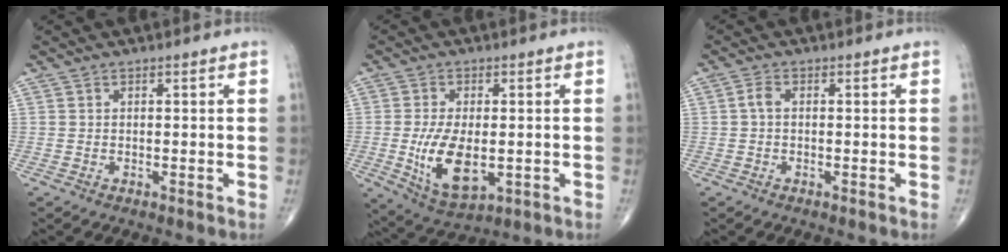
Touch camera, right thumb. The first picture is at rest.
{"total": 11.0, "force": [-1.6, 5.6, 9.4], "torque": [-0.169, -0.015, -0.015]}
{"total": 1.6, "force": [-0.1, 0.9, 1.4], "torque": [-0.027, 0.003, -0.005]}